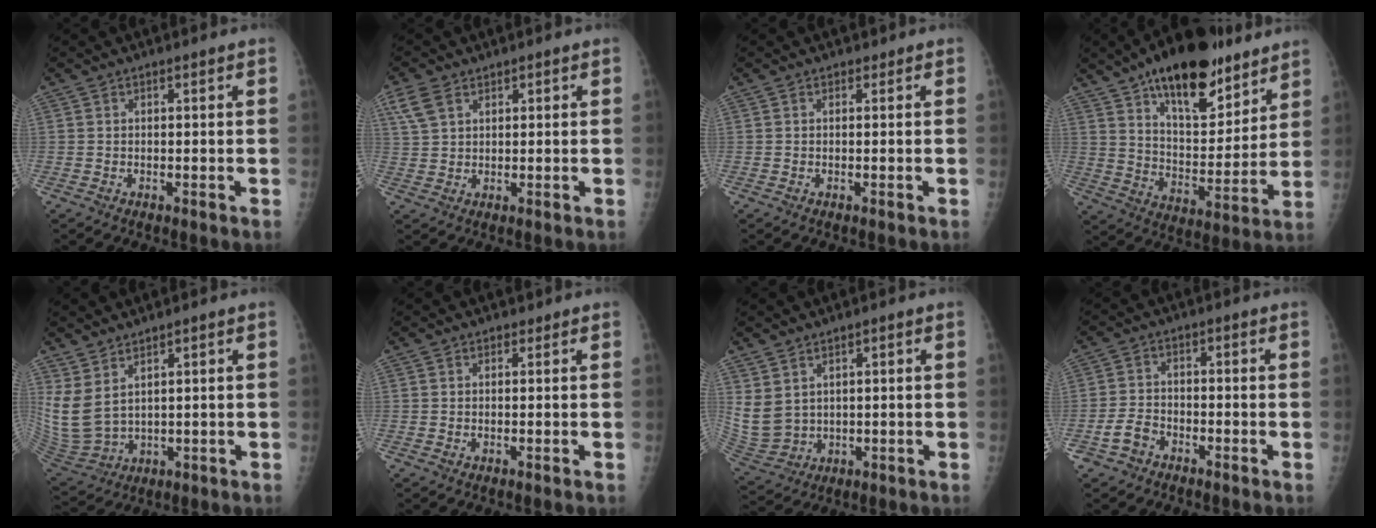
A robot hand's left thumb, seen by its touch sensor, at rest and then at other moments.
{"total": 5.0, "force": [2.5, 3.2, 2.8], "torque": [-0.051, 0.003, 0.056]}
{"total": 0.0}
{"total": 22.6, "force": [14.5, 9.9, 14.2], "torque": [-0.182, -0.062, 0.235]}
{"total": 10.8, "force": [4.3, 6.8, 7.2], "torque": [-0.159, -0.030, 0.109]}
{"total": 0.5, "force": [0.2, 0.5, 0.2], "torque": [-0.002, -0.001, 0.001]}
{"total": 8.1, "force": [2.6, 6.4, 4.2], "torque": [-0.082, -0.013, 0.075]}
{"total": 4.6, "force": [-2.6, 3.3, 1.8], "torque": [-0.027, 0.021, -0.049]}